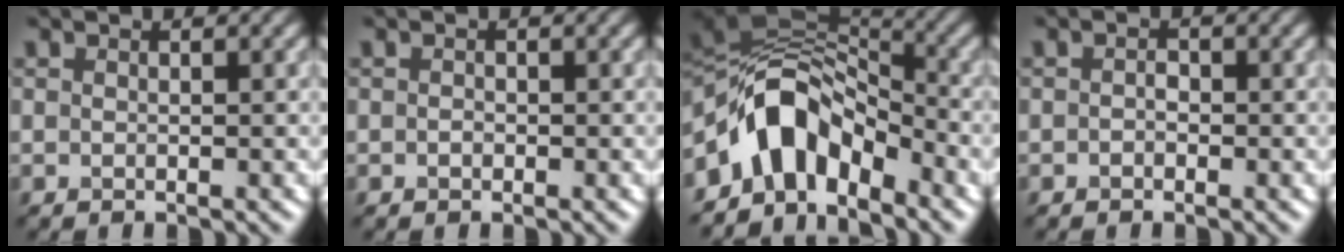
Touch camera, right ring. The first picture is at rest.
{"total": 0.5, "force": [-0.1, 0.4, 0.3], "torque": [-0.003, -0.003, -0.003]}
{"total": 8.4, "force": [-4.2, 5.0, 5.2], "torque": [-0.070, 0.014, -0.087]}
{"total": 0.8, "force": [-0.3, 0.6, 0.5], "torque": [-0.008, -0.001, -0.007]}